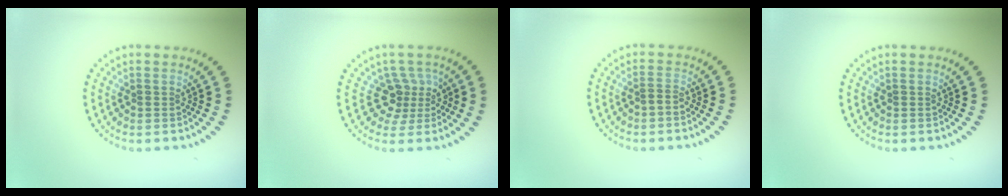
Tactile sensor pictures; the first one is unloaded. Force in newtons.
{"total": 2.9, "press": 2.1, "slide": 2.0}
{"total": 0.6, "press": 0.2, "slide": 0.5}
{"total": 0.0}